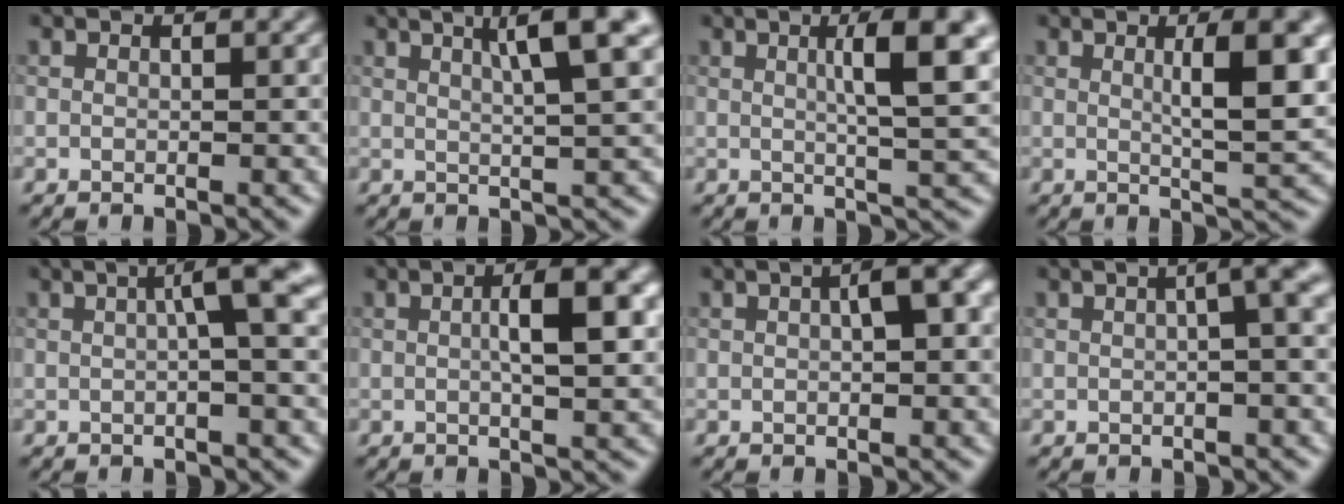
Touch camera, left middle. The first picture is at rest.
{"total": 5.7, "force": [2.5, 0.8, 5.0], "torque": [-0.064, 0.012, 0.038]}
{"total": 6.4, "force": [1.6, 1.2, 6.1], "torque": [-0.076, 0.008, 0.022]}
{"total": 6.2, "force": [1.2, 1.3, 5.9], "torque": [-0.078, 0.001, 0.020]}
{"total": 4.0, "force": [0.7, 0.6, 3.9], "torque": [-0.051, 0.015, 0.006]}
{"total": 4.8, "force": [0.6, 1.0, 4.6], "torque": [-0.072, 0.008, 0.007]}
{"total": 4.0, "force": [0.8, 1.1, 3.7], "torque": [-0.056, 0.011, 0.009]}
{"total": 3.6, "force": [0.5, 0.9, 3.5], "torque": [-0.039, 0.021, 0.004]}